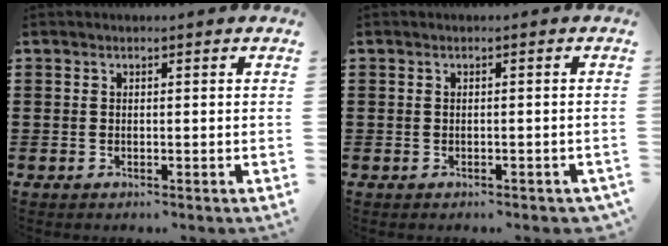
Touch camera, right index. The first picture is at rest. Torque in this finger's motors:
{"motor_torque": [1.33, 0.80, 0.17, 0.00]}